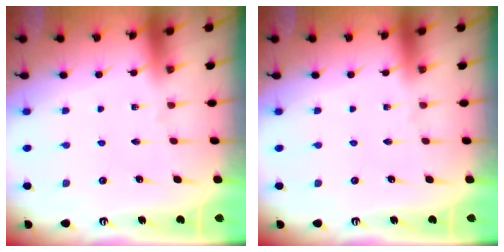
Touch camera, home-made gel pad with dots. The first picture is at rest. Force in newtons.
{"total": 0.0}